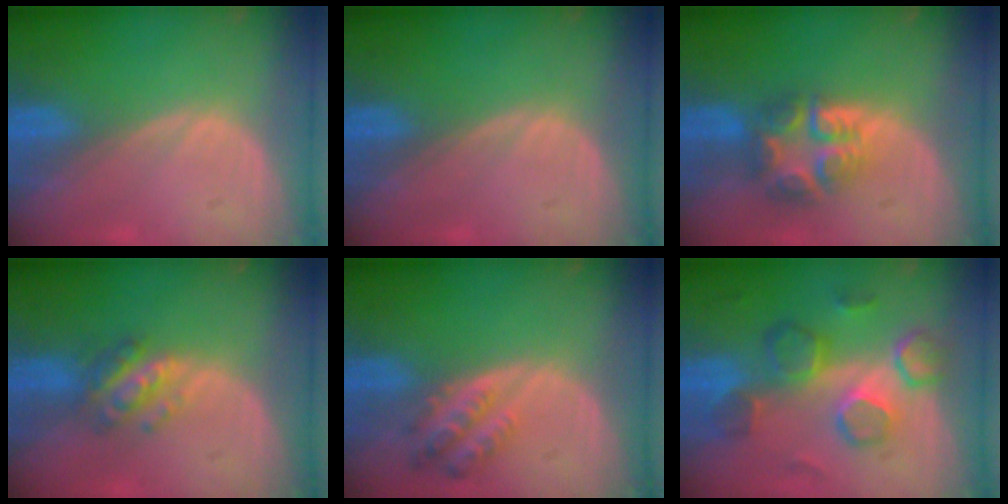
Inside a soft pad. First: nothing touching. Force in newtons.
{"total": 0.0}
{"total": 7.6, "press": 6.6, "slide": 3.6}
{"total": 5.6, "press": 5.0, "slide": 2.5}
{"total": 4.8, "press": 4.8, "slide": 0.5}
{"total": 9.1, "press": 8.6, "slide": 3.0}